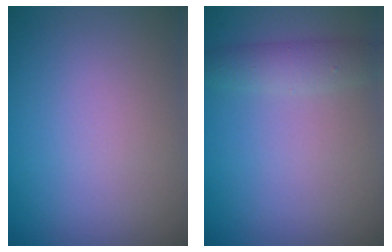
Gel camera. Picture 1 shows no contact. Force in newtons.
{"total": 2.1, "press": 2.1, "slide": 0.1}